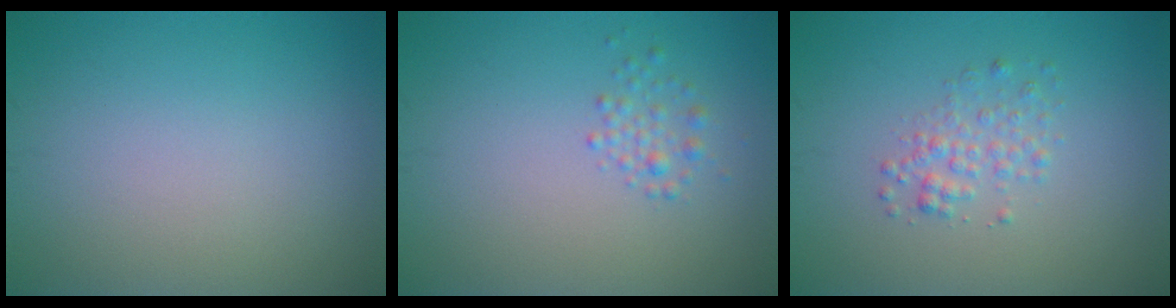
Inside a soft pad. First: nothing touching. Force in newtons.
{"total": 1.4, "press": 1.4, "slide": 0.1}
{"total": 1.8, "press": 1.8, "slide": 0.1}